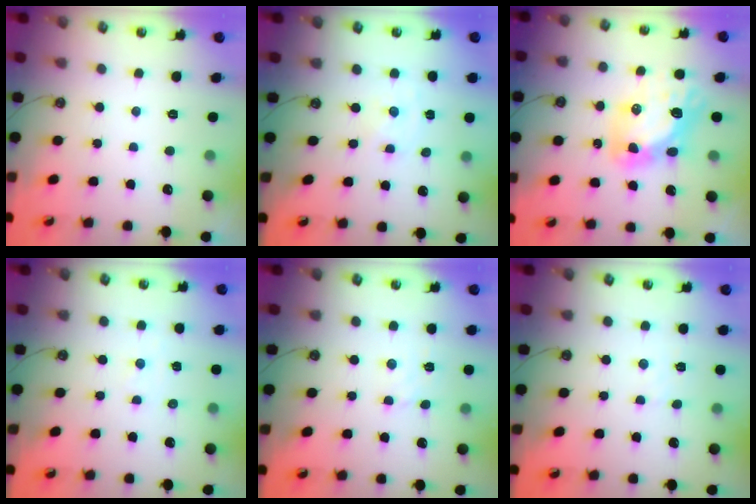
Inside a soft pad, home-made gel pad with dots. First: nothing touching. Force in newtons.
{"total": 0.0}
{"total": 13.9, "press": 13.8, "slide": 1.5}
{"total": 1.9, "press": 1.9, "slide": 0.3}
{"total": 2.5, "press": 2.4, "slide": 0.6}
{"total": 2.0, "press": 2.0, "slide": 0.4}